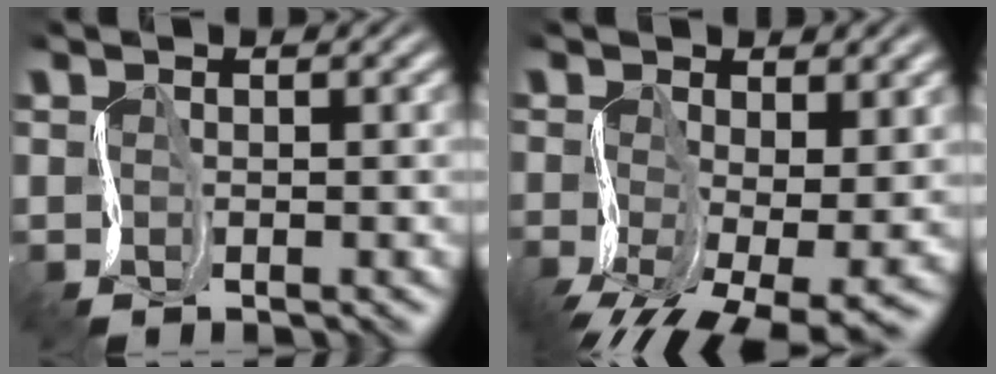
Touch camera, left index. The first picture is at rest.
{"total": 8.9, "force": [-3.0, 3.8, 7.5], "torque": [-0.133, -0.029, -0.046]}